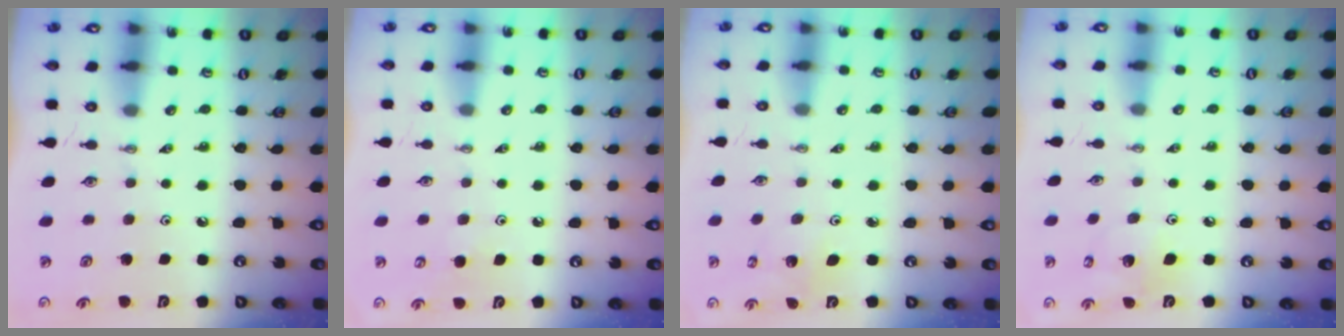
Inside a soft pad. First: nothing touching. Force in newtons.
{"total": 5.6, "press": 5.5, "slide": 0.7}
{"total": 2.7, "press": 2.7, "slide": 0.2}
{"total": 8.5, "press": 8.3, "slide": 2.0}